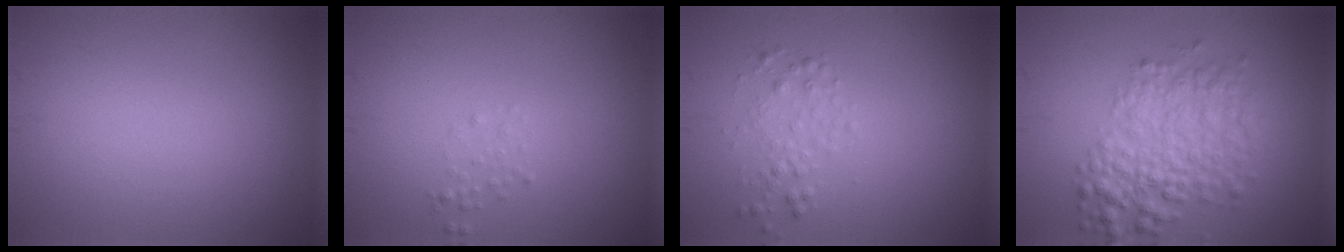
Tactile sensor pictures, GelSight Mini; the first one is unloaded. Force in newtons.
{"total": 0.8, "press": 0.8, "slide": 0.1}
{"total": 1.6, "press": 1.6, "slide": 0.0}
{"total": 5.2, "press": 5.2, "slide": 0.1}